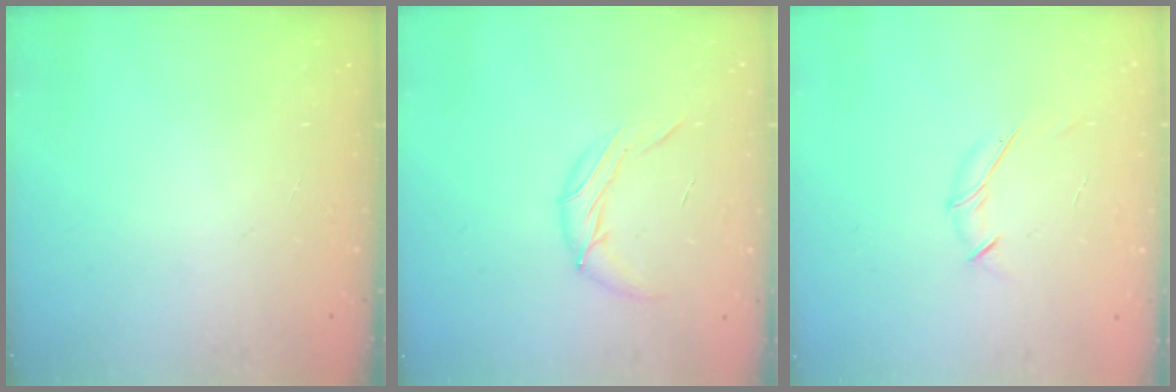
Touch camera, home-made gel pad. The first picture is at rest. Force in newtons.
{"total": 9.6, "press": 9.4, "slide": 1.9}
{"total": 5.9, "press": 5.8, "slide": 1.4}